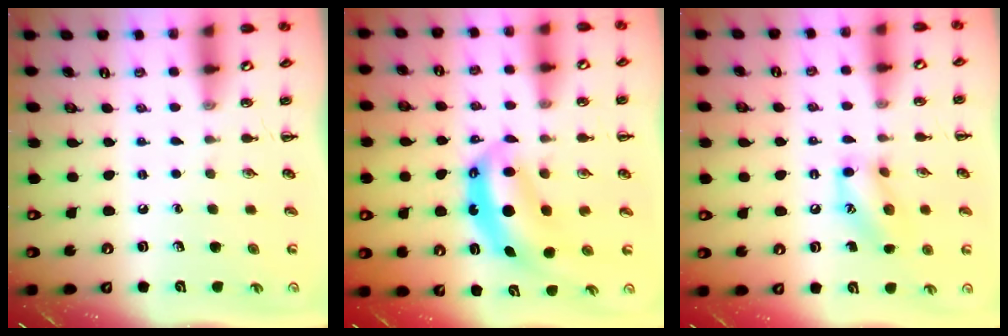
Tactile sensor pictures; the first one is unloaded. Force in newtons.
{"total": 6.8, "press": 6.7, "slide": 1.1}
{"total": 12.2, "press": 12.0, "slide": 1.9}